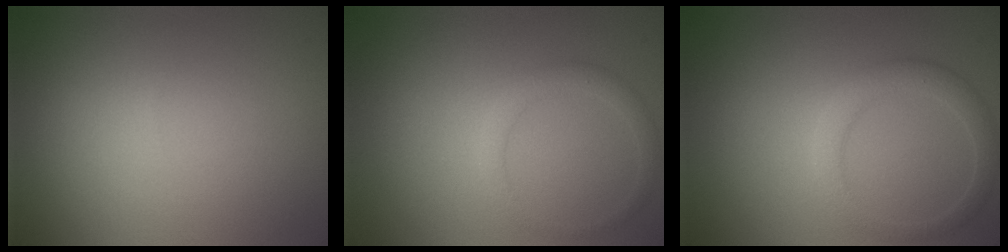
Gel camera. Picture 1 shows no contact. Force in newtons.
{"total": 1.7, "press": 1.7, "slide": 0.1}
{"total": 2.5, "press": 2.5, "slide": 0.0}